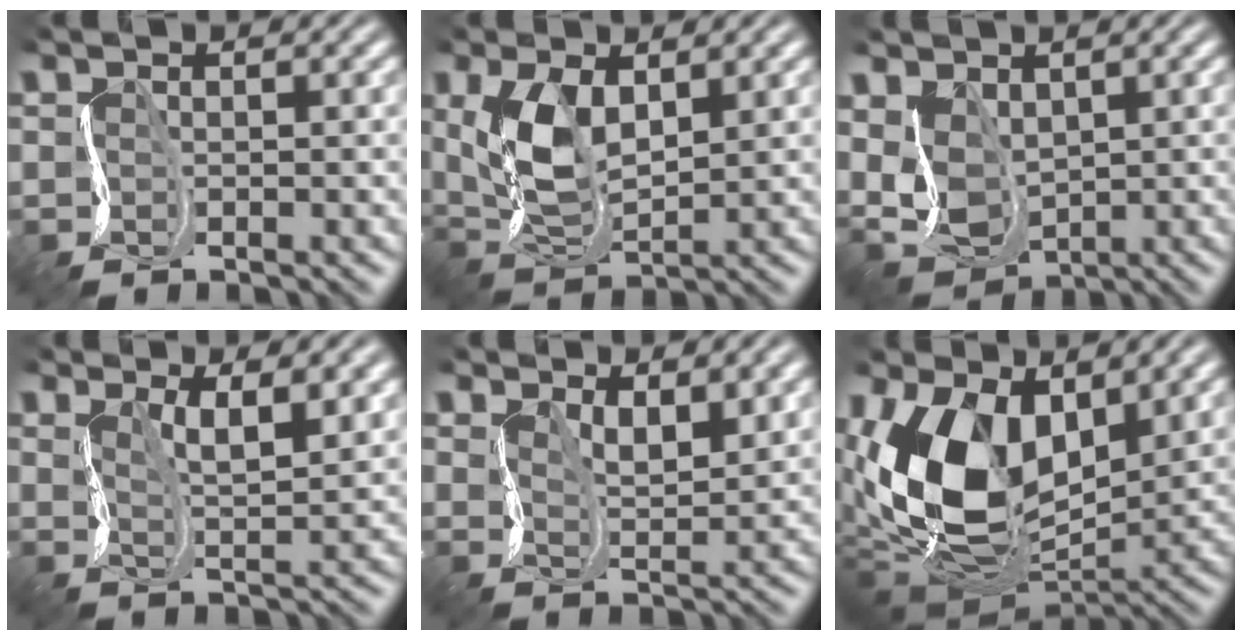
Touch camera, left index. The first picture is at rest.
{"total": 5.1, "force": [0.9, 2.5, 4.4], "torque": [-0.097, -0.006, 0.014]}
{"total": 6.2, "force": [1.2, 4.0, 4.6], "torque": [-0.115, 0.000, 0.012]}
{"total": 3.6, "force": [1.5, 1.0, 3.1], "torque": [-0.069, -0.011, 0.022]}
{"total": 3.1, "force": [1.4, 1.2, 2.4], "torque": [-0.054, -0.012, 0.024]}
{"total": 11.5, "force": [1.7, 7.2, 8.8], "torque": [-0.172, -0.022, 0.019]}